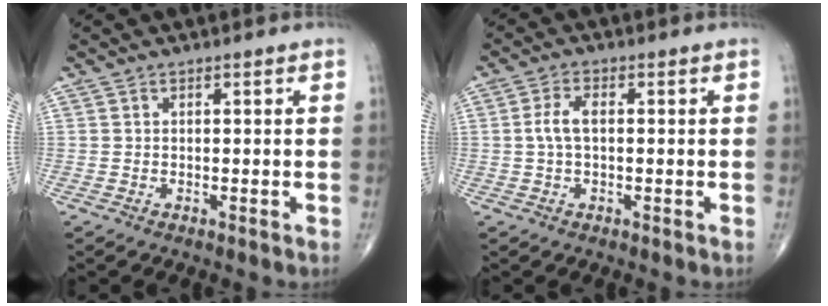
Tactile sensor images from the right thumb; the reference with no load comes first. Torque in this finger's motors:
{"motor_torque": [-0.44, 0.51, 0.51, 0.09, 0.13]}